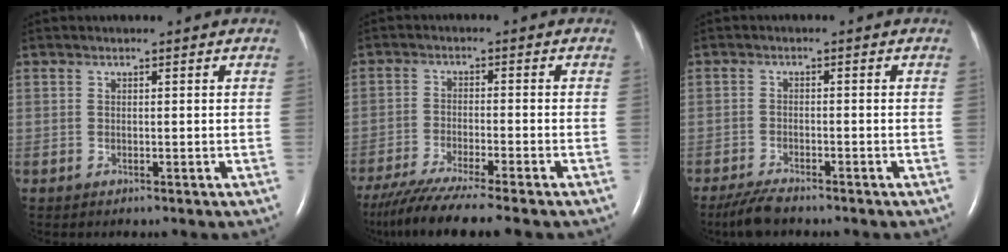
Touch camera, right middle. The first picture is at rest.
{"total": 11.3, "force": [-9.5, -0.5, 6.2], "torque": [-0.096, -0.033, -0.152]}
{"total": 4.2, "force": [-3.5, 0.8, 2.2], "torque": [-0.049, -0.012, -0.063]}